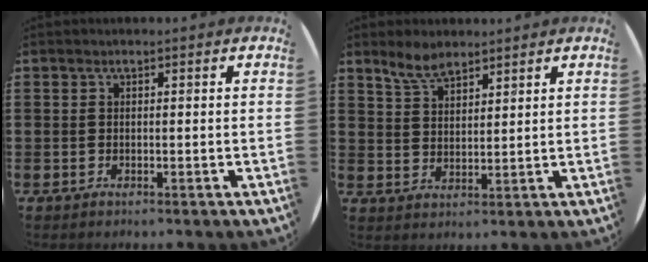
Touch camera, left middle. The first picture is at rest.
{"total": 4.5, "force": [3.8, 1.6, 1.7], "torque": [-0.042, -0.003, 0.070]}